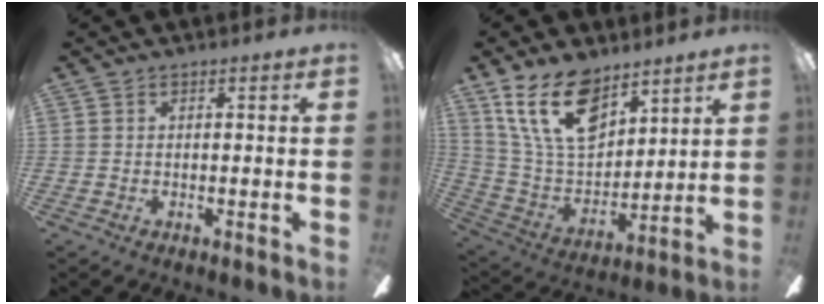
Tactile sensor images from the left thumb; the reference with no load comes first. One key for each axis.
{"total": 18.5, "fx": 11.2, "fy": 9.9, "fz": 10.9, "tx": -0.218, "ty": -0.047, "tz": 0.204}